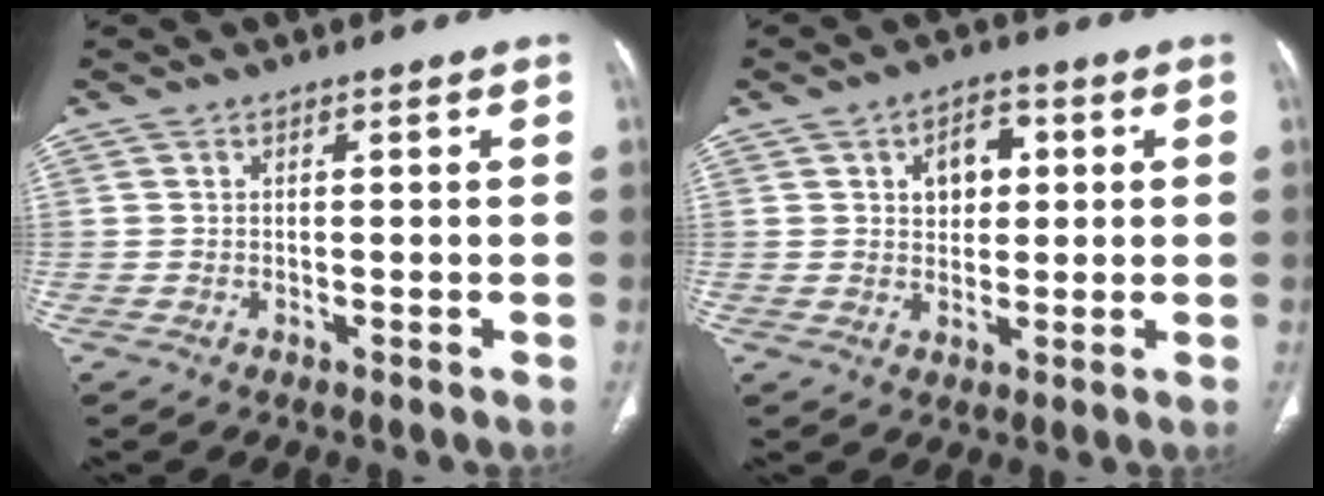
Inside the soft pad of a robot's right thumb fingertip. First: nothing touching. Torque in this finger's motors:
{"motor_torque": [-0.52, 0.57, 0.20, 0.39, 0.03]}